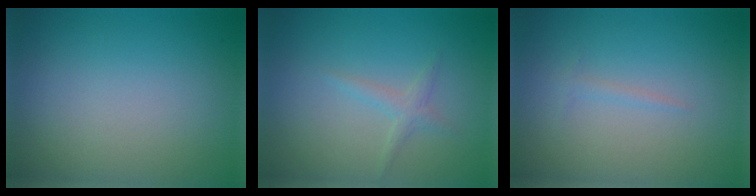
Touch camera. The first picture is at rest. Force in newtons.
{"total": 1.3, "press": 1.3, "slide": 0.1}
{"total": 0.7, "press": 0.7, "slide": 0.0}